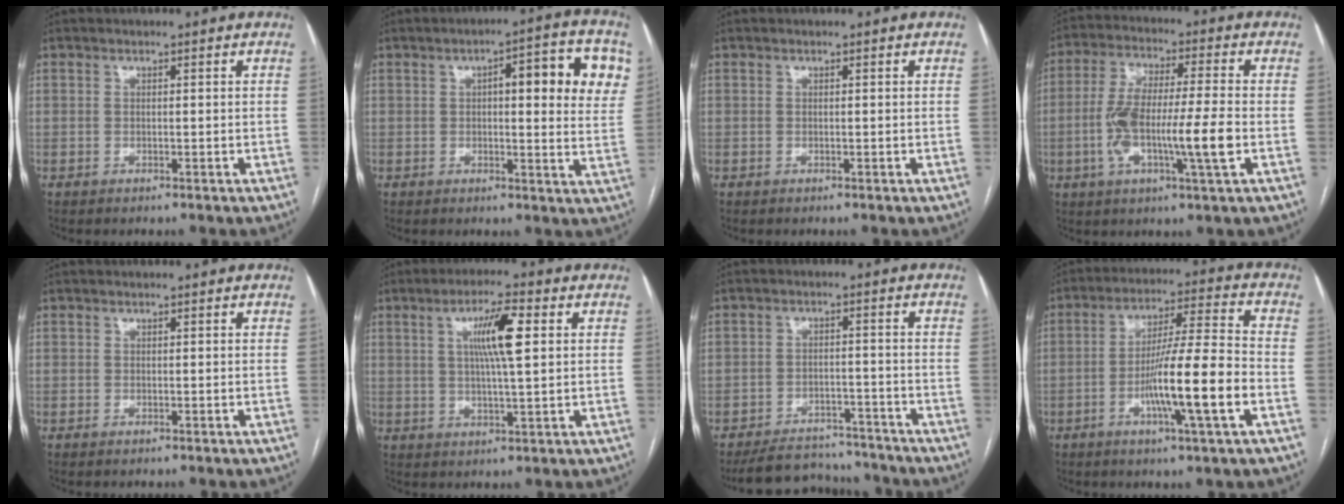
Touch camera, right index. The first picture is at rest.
{"total": 12.3, "force": [3.5, 2.9, 11.4], "torque": [-0.133, 0.021, 0.036]}
{"total": 0.0}
{"total": 12.9, "force": [-2.7, 1.0, 12.6], "torque": [-0.243, 0.003, -0.050]}
{"total": 0.0}
{"total": 8.0, "force": [2.1, 0.6, 7.7], "torque": [-0.140, 0.007, 0.037]}
{"total": 9.8, "force": [-9.3, 3.1, 1.0], "torque": [-0.004, 0.008, -0.134]}
{"total": 13.2, "force": [-4.0, -0.4, 12.5], "torque": [-0.219, -0.002, -0.071]}